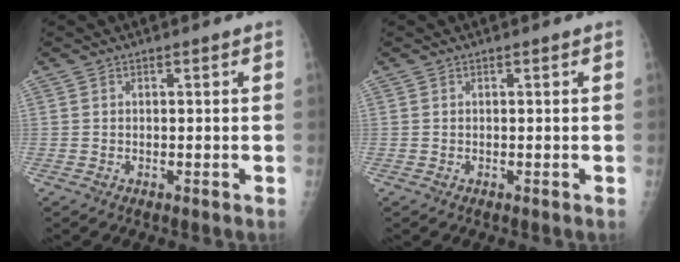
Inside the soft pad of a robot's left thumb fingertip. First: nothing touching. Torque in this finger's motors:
{"motor_torque": [0.00, 0.00, -0.02, -0.03, 0.00]}